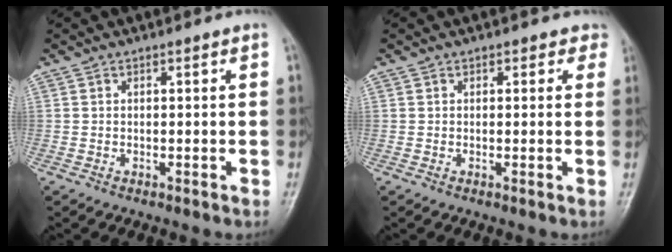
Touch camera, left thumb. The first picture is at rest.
{"total": 2.3, "force": [1.4, 1.7, 0.5], "torque": [0.028, -0.004, 0.004]}